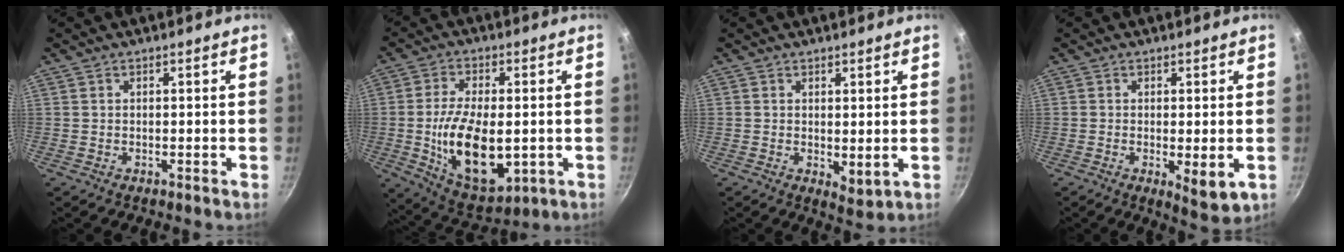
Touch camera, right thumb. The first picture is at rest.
{"total": 16.6, "force": [-1.9, 8.6, 14.0], "torque": [-0.235, -0.004, -0.019]}
{"total": 3.5, "force": [0.9, 1.6, 3.0], "torque": [-0.042, -0.020, 0.014]}
{"total": 5.3, "force": [-0.8, 1.6, 5.0], "torque": [-0.072, -0.016, -0.006]}